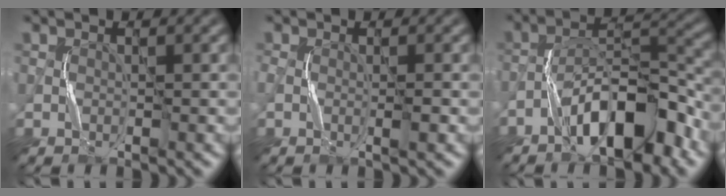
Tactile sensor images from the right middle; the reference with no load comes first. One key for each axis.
{"total": 1.6, "fx": -0.4, "fy": 0.5, "fz": 1.5, "tx": -0.032, "ty": -0.002, "tz": -0.010}
{"total": 8.4, "fx": -4.9, "fy": 2.9, "fz": 6.1, "tx": -0.094, "ty": 0.021, "tz": -0.087}